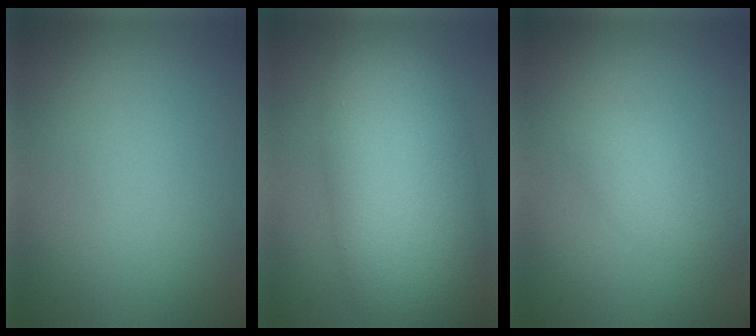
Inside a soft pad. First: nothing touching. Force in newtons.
{"total": 12.2, "press": 12.2, "slide": 0.4}
{"total": 2.1, "press": 2.1, "slide": 0.1}